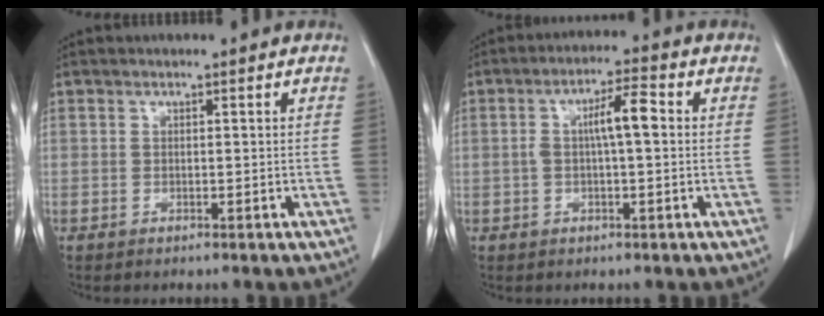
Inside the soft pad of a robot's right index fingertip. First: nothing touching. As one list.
[{"total": 5.7, "force": [0.5, 1.0, 5.5], "torque": [-0.099, 0.019, 0.007]}]